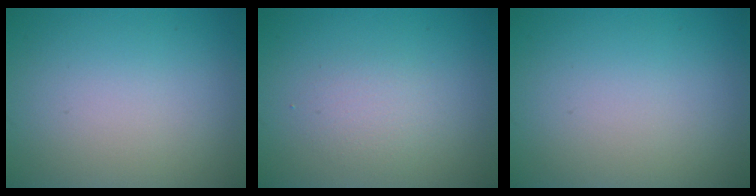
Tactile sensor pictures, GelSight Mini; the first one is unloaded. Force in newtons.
{"total": 1.7, "press": 1.7, "slide": 0.1}
{"total": 0.0}